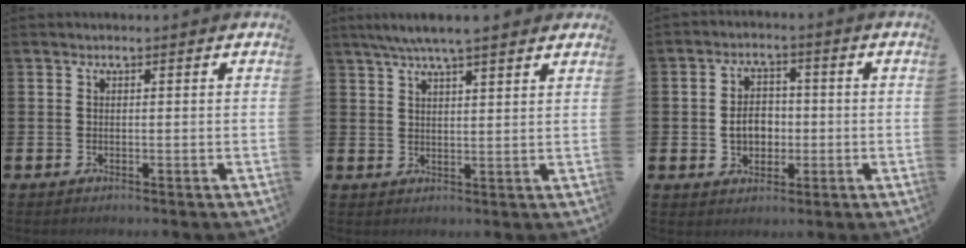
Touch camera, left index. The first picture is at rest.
{"total": 5.9, "force": [5.2, 0.6, 2.6], "torque": [-0.059, -0.010, 0.093]}
{"total": 4.4, "force": [-0.6, 3.4, 2.8], "torque": [-0.036, 0.002, -0.019]}